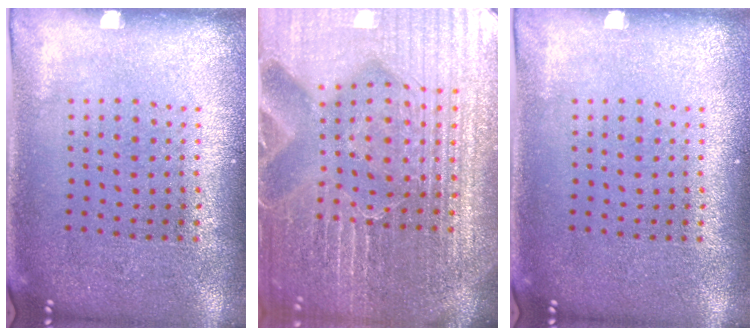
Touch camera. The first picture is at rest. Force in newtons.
{"total": 6.3, "press": 5.6, "slide": 2.8}
{"total": 0.0}